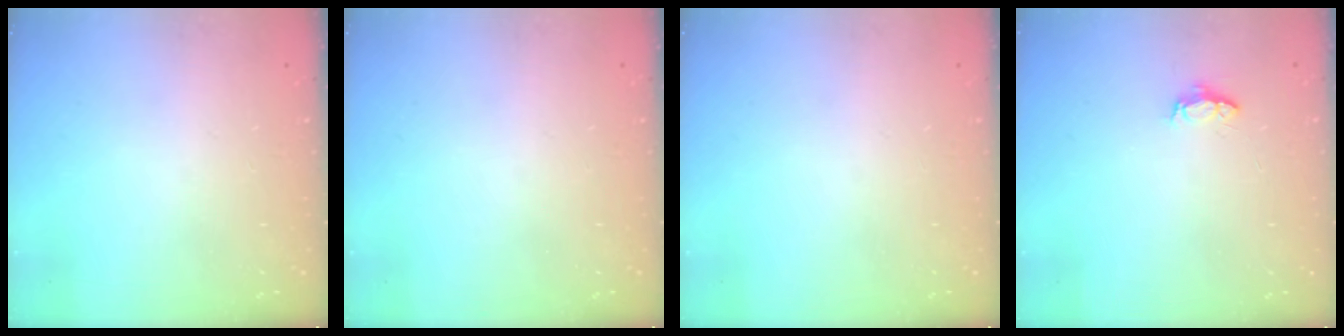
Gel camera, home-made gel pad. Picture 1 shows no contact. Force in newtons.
{"total": 0.0}
{"total": 0.0}
{"total": 3.5, "press": 3.5, "slide": 0.4}